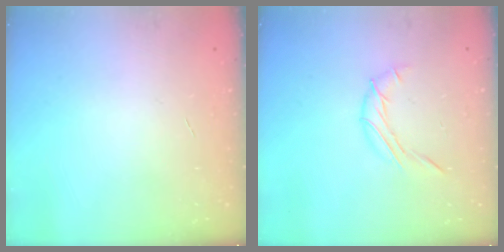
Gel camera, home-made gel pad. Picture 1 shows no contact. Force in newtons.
{"total": 6.9, "press": 6.9, "slide": 0.5}